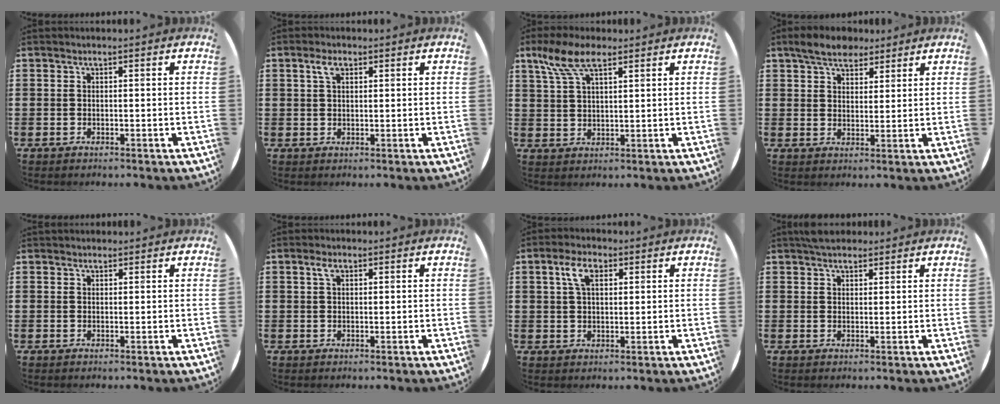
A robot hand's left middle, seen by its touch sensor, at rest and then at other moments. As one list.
[{"total": 2.4, "force": [1.3, 1.2, 1.6], "torque": [-0.027, 0.003, 0.022]}, {"total": 6.6, "force": [4.0, 2.6, 4.5], "torque": [-0.099, 0.004, 0.073]}, {"total": 4.9, "force": [4.2, 2.1, 1.4], "torque": [-0.032, -0.004, 0.077]}, {"total": 0.7, "force": [0.7, 0.2, 0.0], "torque": [0.000, 0.002, 0.014]}, {"total": 1.7, "force": [0.9, 0.8, 1.2], "torque": [-0.020, 0.002, 0.013]}, {"total": 4.3, "force": [2.3, 2.1, 3.0], "torque": [-0.061, 0.007, 0.038]}, {"total": 2.6, "force": [2.4, 0.8, 0.5], "torque": [-0.007, -0.002, 0.044]}]